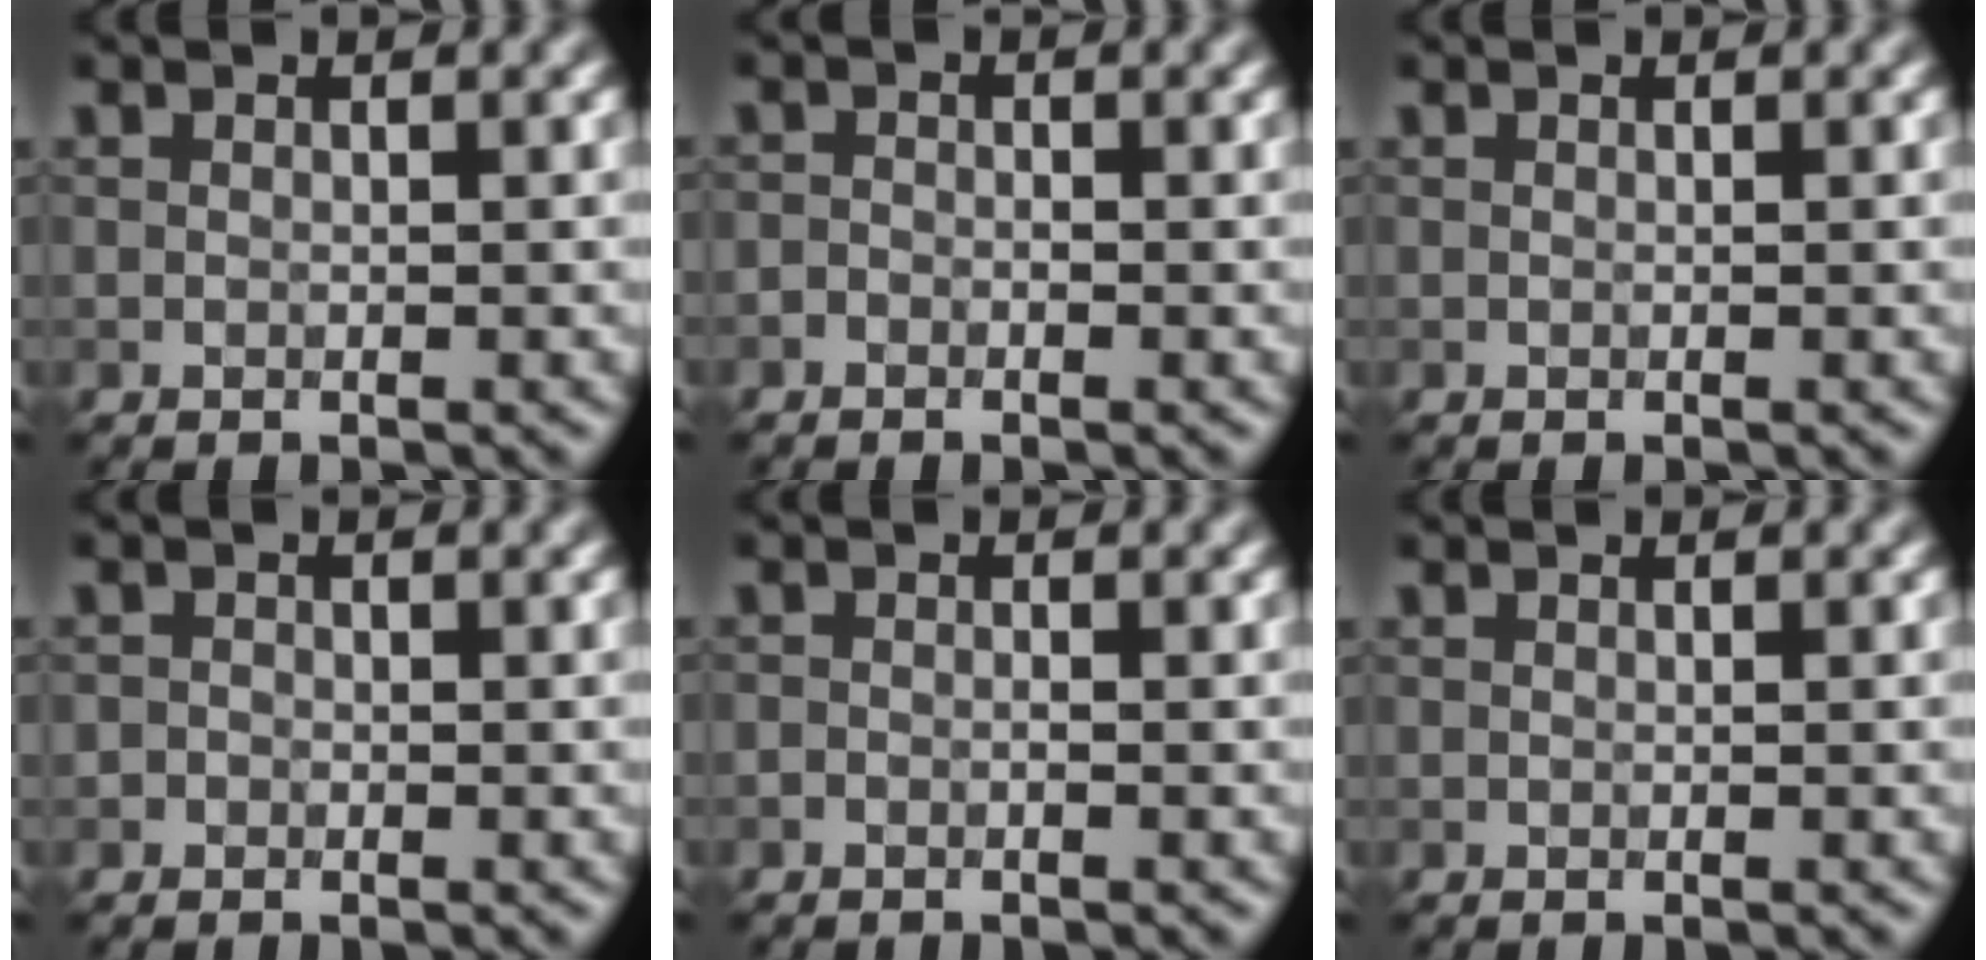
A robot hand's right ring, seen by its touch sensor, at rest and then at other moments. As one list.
[{"total": 0.8, "force": [-0.5, 0.5, 0.3], "torque": [-0.004, -0.002, -0.012]}, {"total": 0.0}, {"total": 0.7, "force": [-0.3, 0.6, 0.1], "torque": [0.003, -0.004, -0.008]}, {"total": 0.5, "force": [-0.4, 0.1, 0.3], "torque": [-0.005, -0.001, -0.007]}, {"total": 0.0}]